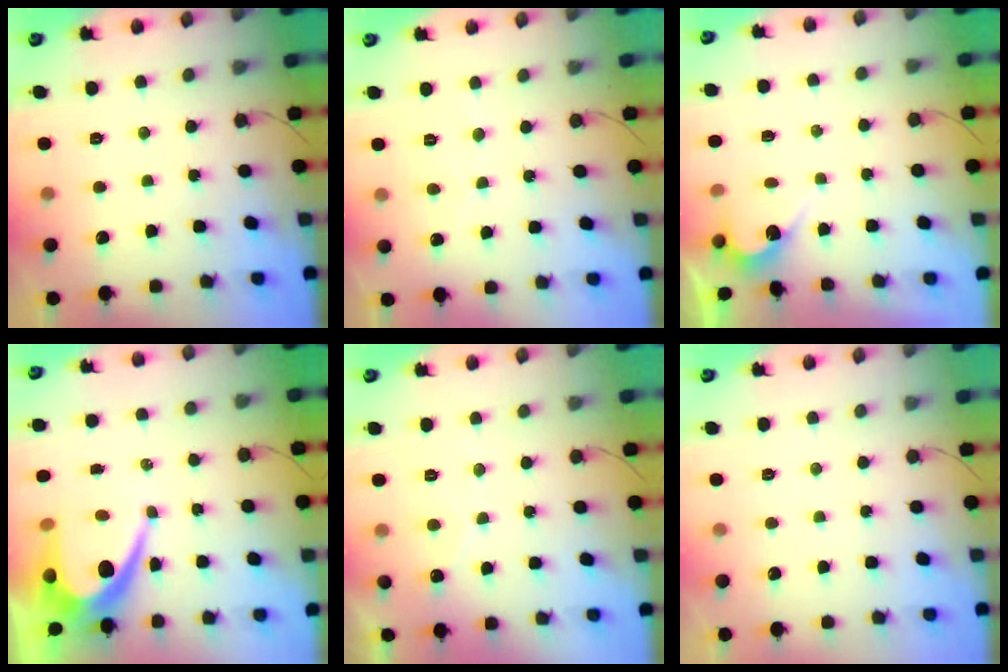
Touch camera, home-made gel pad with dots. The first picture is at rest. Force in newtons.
{"total": 2.4, "press": 2.4, "slide": 0.2}
{"total": 3.6, "press": 3.6, "slide": 0.2}
{"total": 9.3, "press": 9.3, "slide": 0.6}
{"total": 4.1, "press": 4.1, "slide": 0.4}
{"total": 0.0}